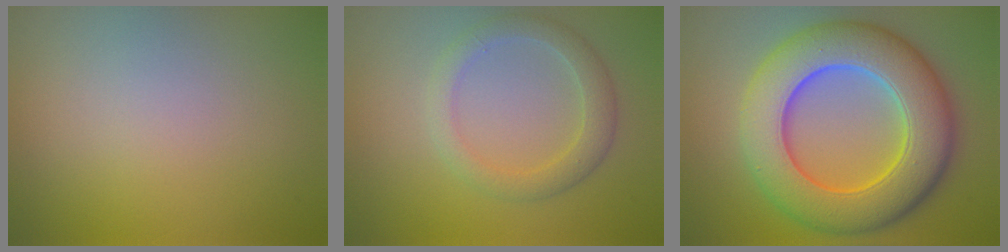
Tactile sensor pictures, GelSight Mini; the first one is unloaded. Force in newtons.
{"total": 2.9, "press": 2.9, "slide": 0.1}
{"total": 11.4, "press": 11.4, "slide": 0.4}